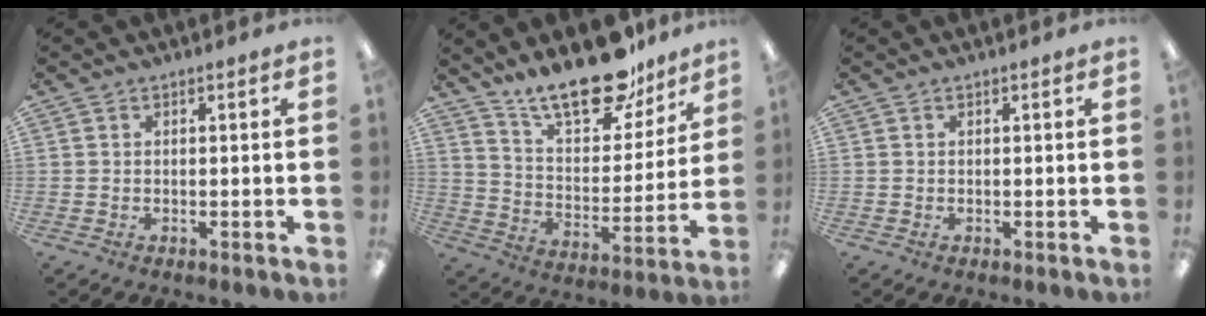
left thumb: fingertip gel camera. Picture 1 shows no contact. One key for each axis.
{"total": 20.2, "fx": 16.0, "fy": 7.6, "fz": 9.8, "tx": -0.157, "ty": -0.104, "tz": 0.277}
{"total": 0.0}